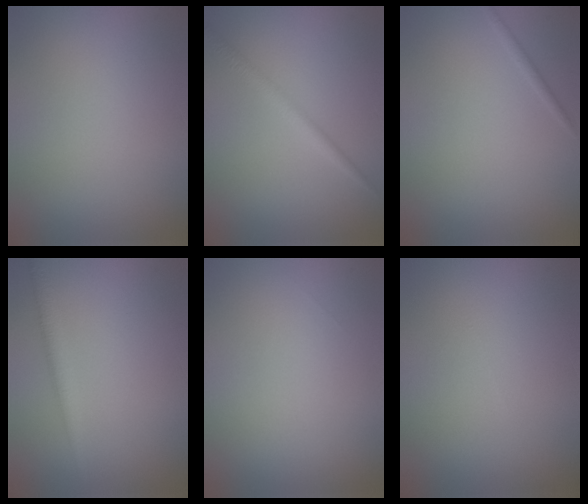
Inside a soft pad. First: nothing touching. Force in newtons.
{"total": 1.8, "press": 1.8, "slide": 0.0}
{"total": 0.6, "press": 0.6, "slide": 0.1}
{"total": 2.1, "press": 2.1, "slide": 0.0}
{"total": 0.0}
{"total": 0.0}